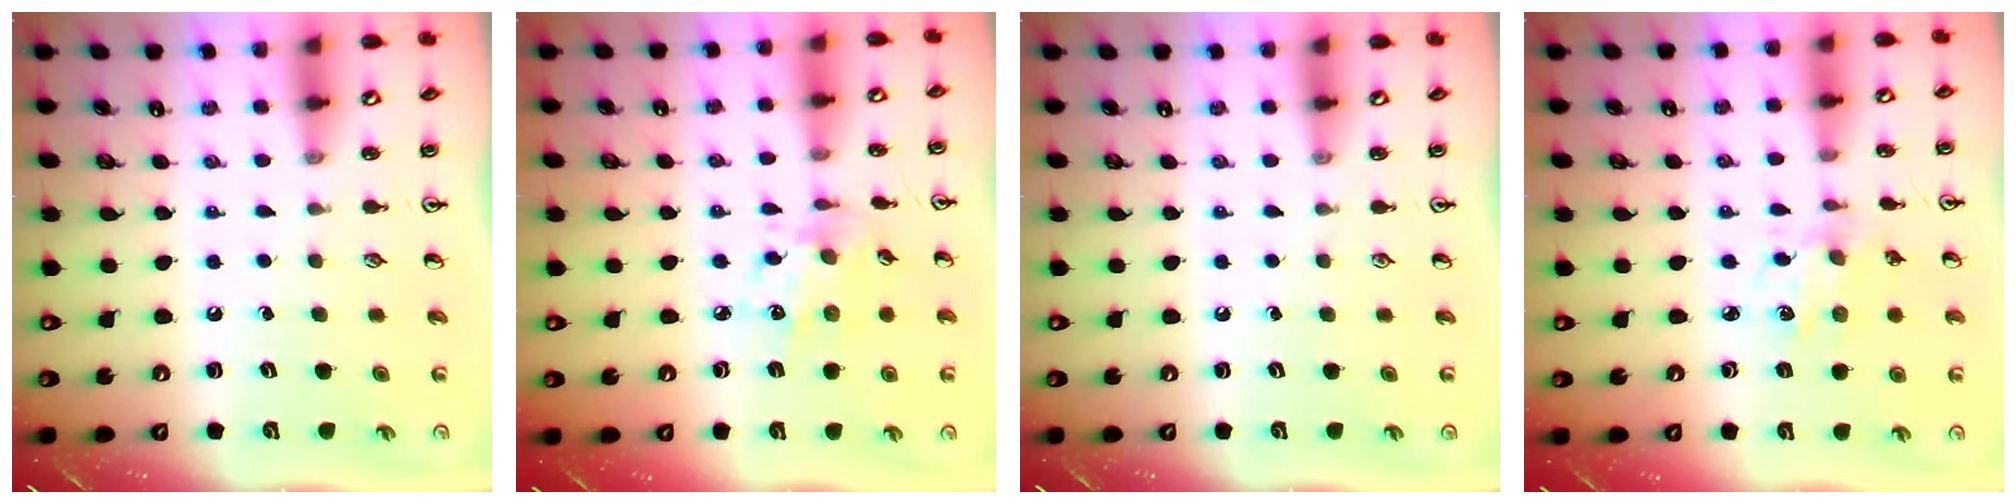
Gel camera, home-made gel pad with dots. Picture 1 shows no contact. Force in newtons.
{"total": 7.1, "press": 7.1, "slide": 0.6}
{"total": 0.0}
{"total": 2.1, "press": 2.0, "slide": 0.6}